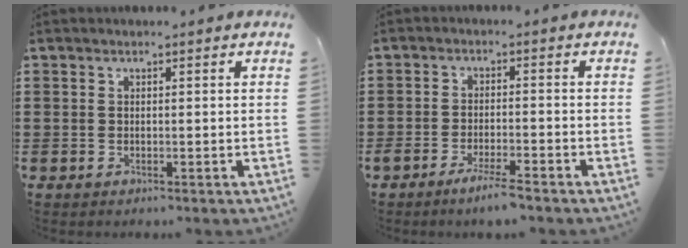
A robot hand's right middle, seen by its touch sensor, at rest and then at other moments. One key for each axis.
{"total": 3.7, "fx": -2.8, "fy": 0.2, "fz": 2.4, "tx": -0.043, "ty": -0.004, "tz": -0.050}